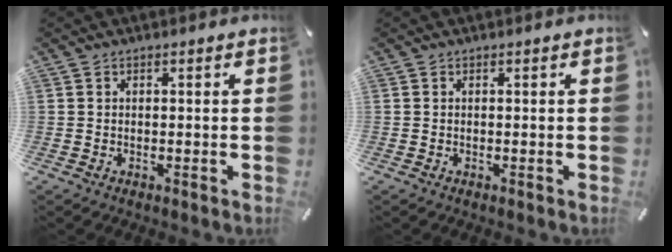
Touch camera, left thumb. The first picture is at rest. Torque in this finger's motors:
{"motor_torque": [0.00, 0.00, -0.01, 0.01, 0.00]}